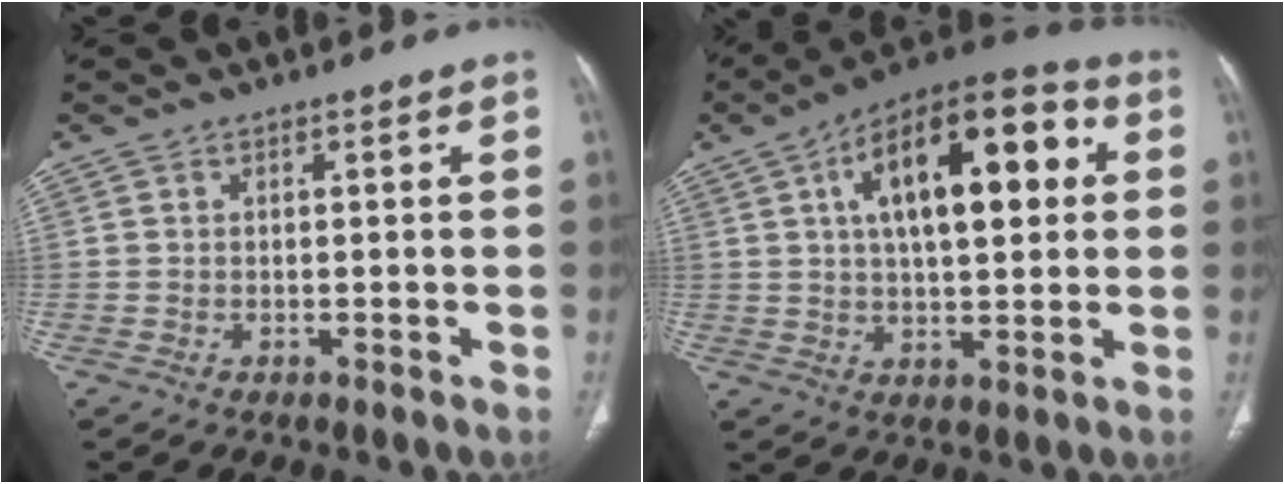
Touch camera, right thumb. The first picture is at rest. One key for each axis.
{"total": 20.6, "fx": 5.3, "fy": 9.2, "fz": 17.6, "tx": -0.247, "ty": 0.019, "tz": 0.072}